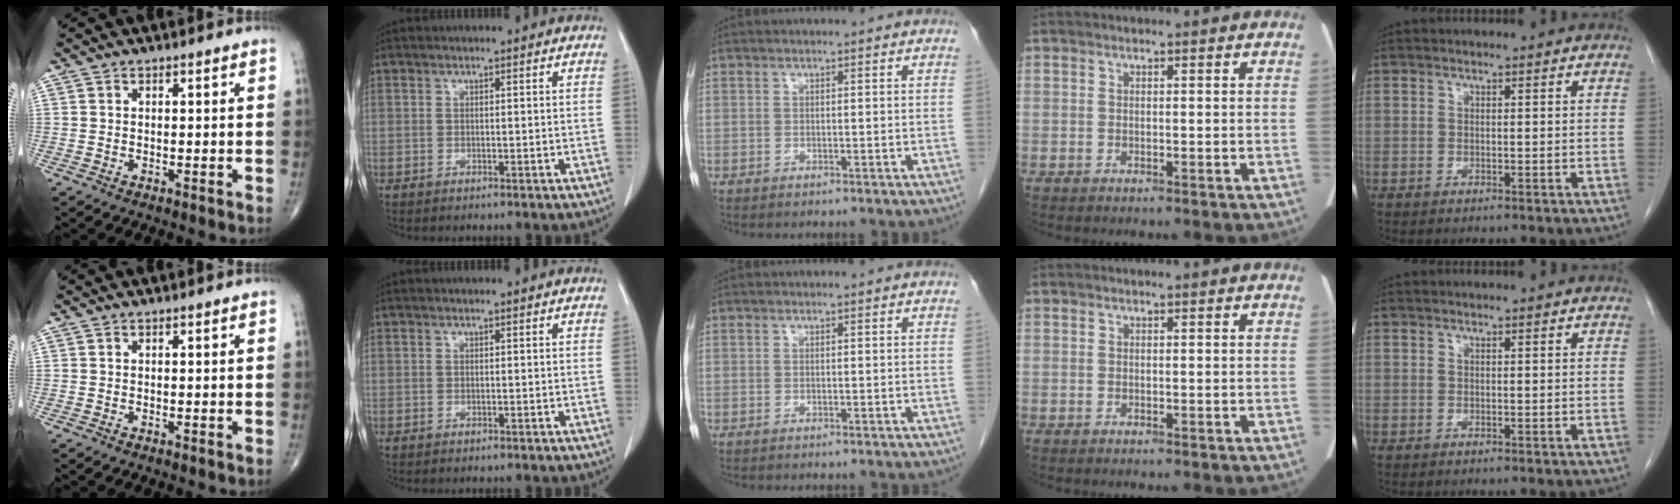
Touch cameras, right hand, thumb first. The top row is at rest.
{}